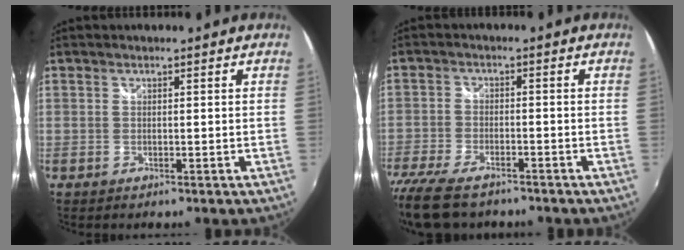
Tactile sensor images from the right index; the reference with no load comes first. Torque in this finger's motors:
{"motor_torque": [0.85, -0.95, 0.35, 0.10]}